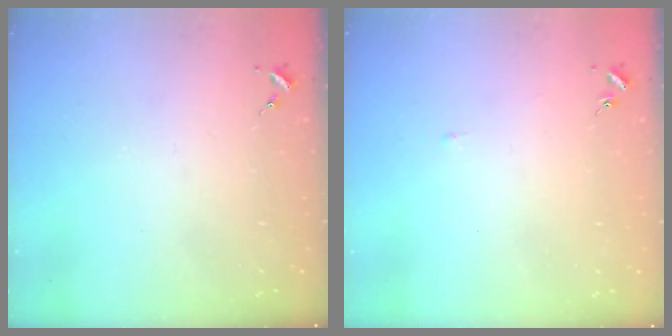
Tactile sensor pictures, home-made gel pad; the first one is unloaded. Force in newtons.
{"total": 2.4, "press": 2.4, "slide": 0.3}